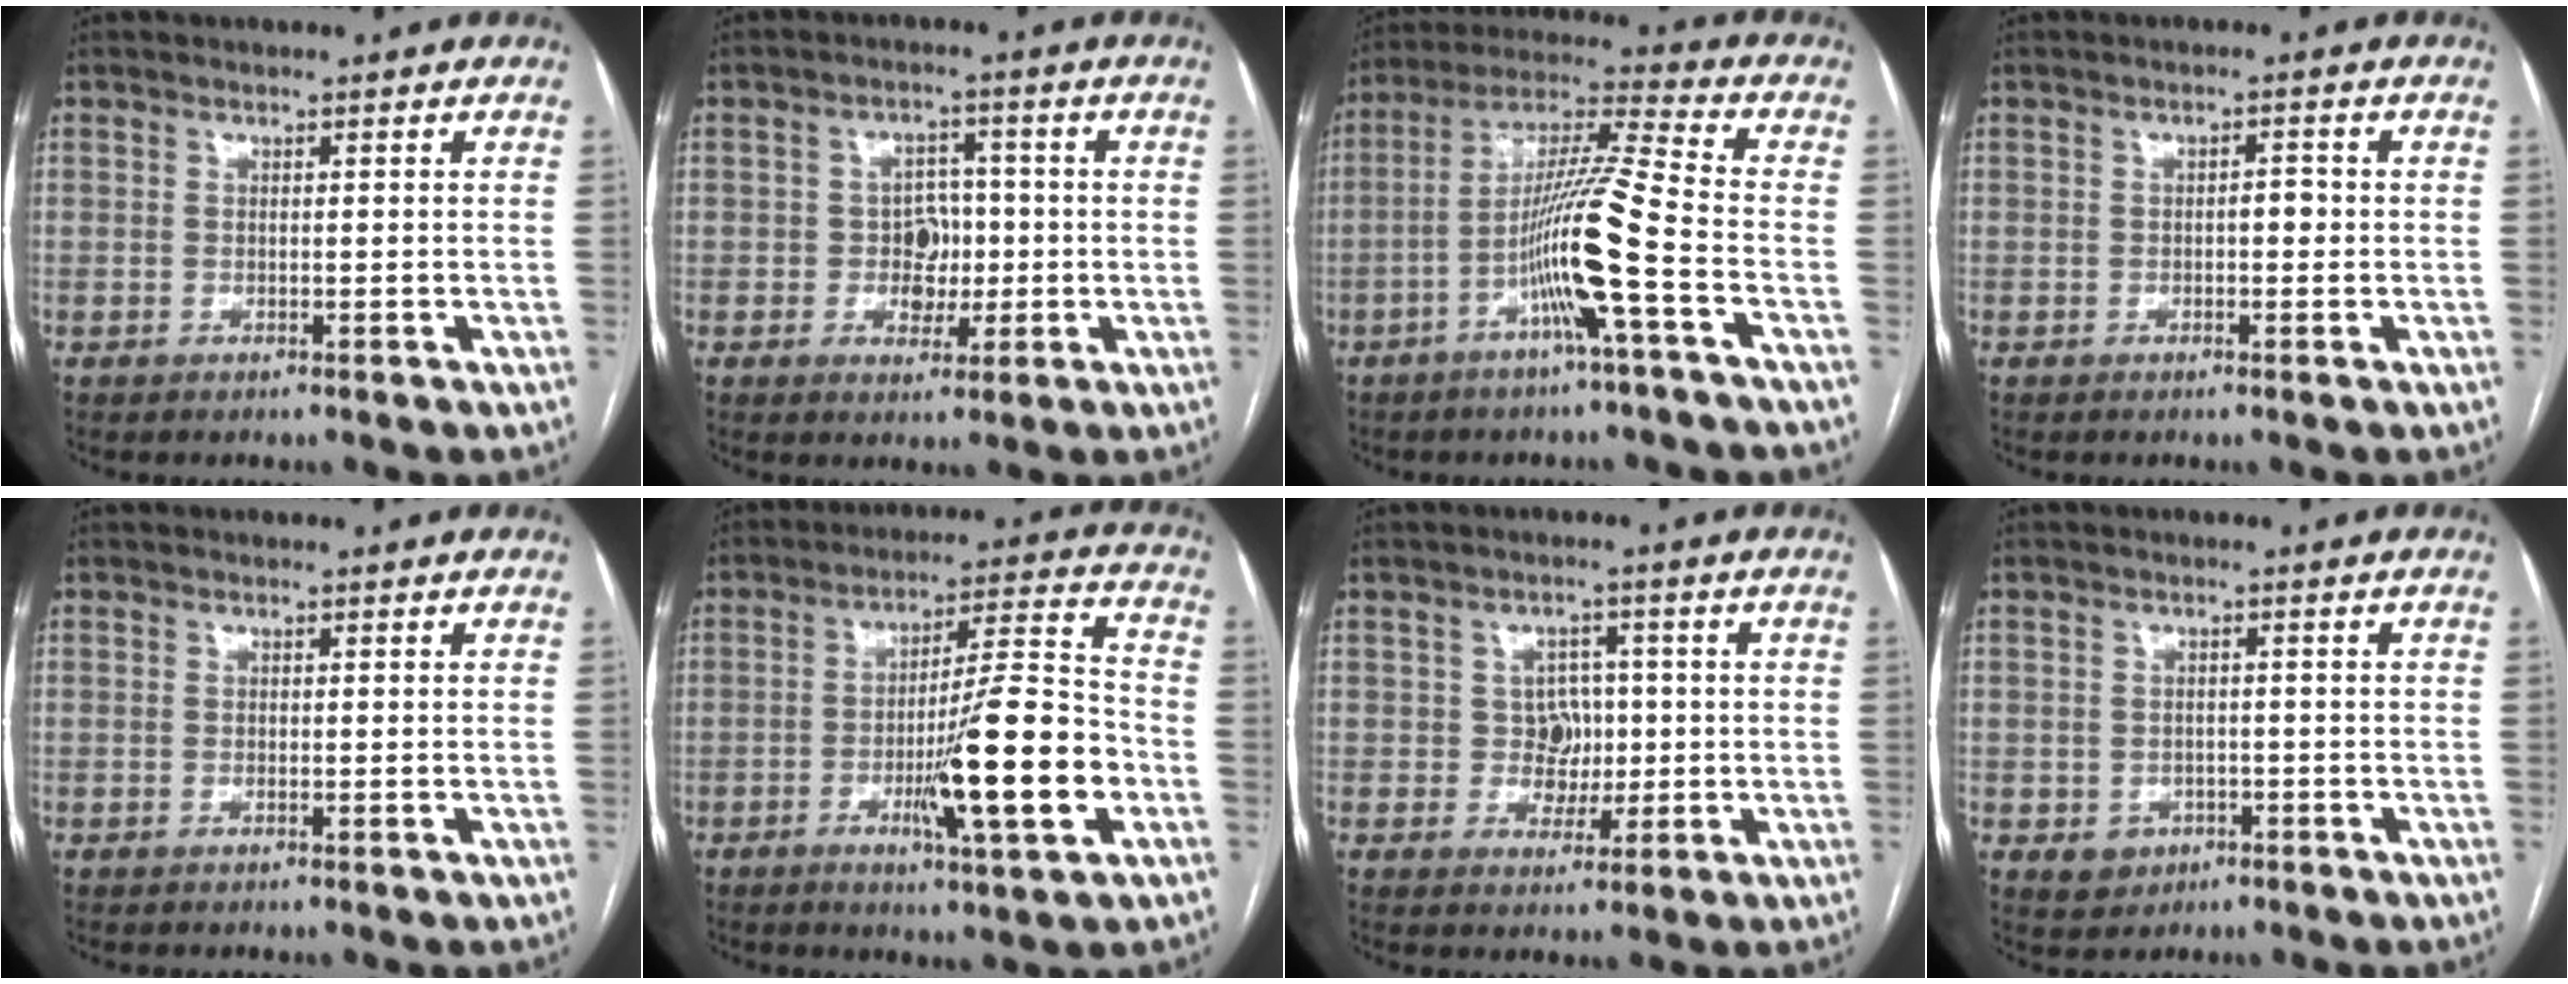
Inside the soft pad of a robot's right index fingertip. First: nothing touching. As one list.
[{"total": 4.9, "force": [-0.6, 3.8, 3.0], "torque": [-0.046, 0.012, -0.003]}, {"total": 12.5, "force": [-4.4, -1.2, 11.6], "torque": [-0.224, 0.008, -0.085]}, {"total": 1.8, "force": [-0.2, 0.8, 1.6], "torque": [-0.018, 0.005, -0.005]}, {"total": 0.0}, {"total": 15.6, "force": [-4.6, 0.9, 14.9], "torque": [-0.242, -0.004, -0.067]}, {"total": 4.1, "force": [0.0, 3.9, 1.4], "torque": [-0.012, 0.012, 0.007]}, {"total": 3.7, "force": [-1.3, 3.4, 0.9], "torque": [-0.004, 0.008, -0.011]}]